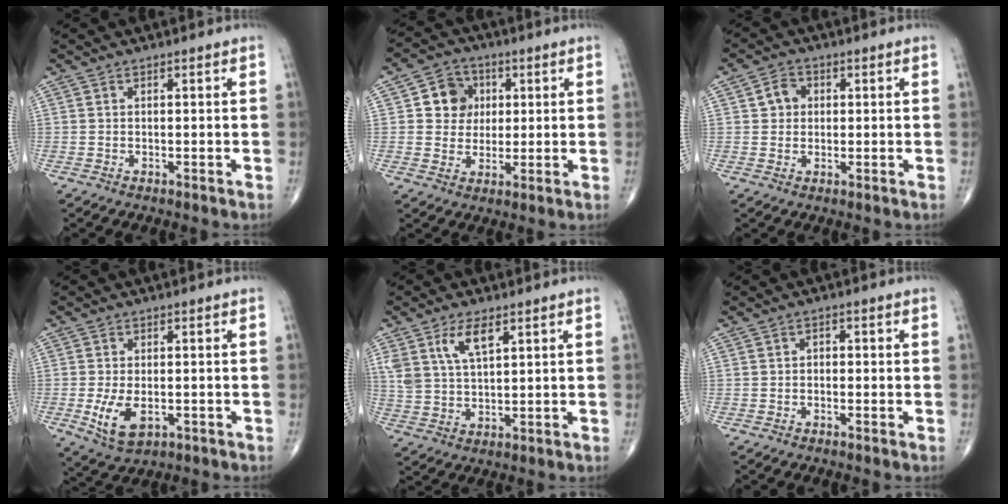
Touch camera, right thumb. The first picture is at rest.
{"total": 7.9, "force": [1.7, 7.1, 3.0], "torque": [-0.009, 0.002, 0.024]}
{"total": 3.9, "force": [0.7, 3.4, 1.8], "torque": [-0.012, 0.005, 0.007]}
{"total": 7.1, "force": [-1.7, 3.9, 5.6], "torque": [-0.106, -0.009, -0.021]}
{"total": 7.2, "force": [3.7, 3.1, 5.3], "torque": [-0.098, -0.014, 0.078]}
{"total": 1.1, "force": [-0.3, 0.9, 0.6], "torque": [0.004, 0.005, -0.011]}